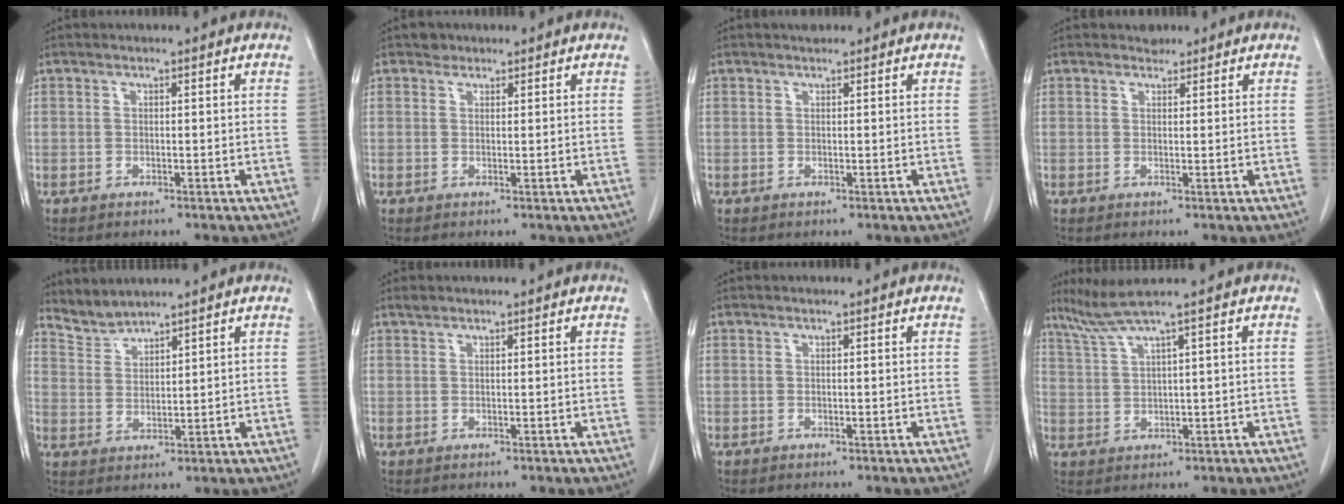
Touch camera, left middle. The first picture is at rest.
{"total": 1.2, "force": [0.9, 0.8, 0.0], "torque": [0.002, 0.000, 0.008]}
{"total": 0.8, "force": [0.7, 0.3, 0.2], "torque": [-0.014, 0.003, 0.012]}
{"total": 1.2, "force": [1.0, 0.6, -0.1], "torque": [-0.002, 0.000, 0.013]}
{"total": 3.6, "force": [3.6, 0.0, -0.4], "torque": [0.005, 0.002, 0.079]}
{"total": 0.7, "force": [0.6, 0.1, 0.2], "torque": [-0.014, 0.005, 0.015]}
{"total": 0.0}
{"total": 3.9, "force": [3.0, -1.5, 2.0], "torque": [-0.052, 0.003, 0.070]}